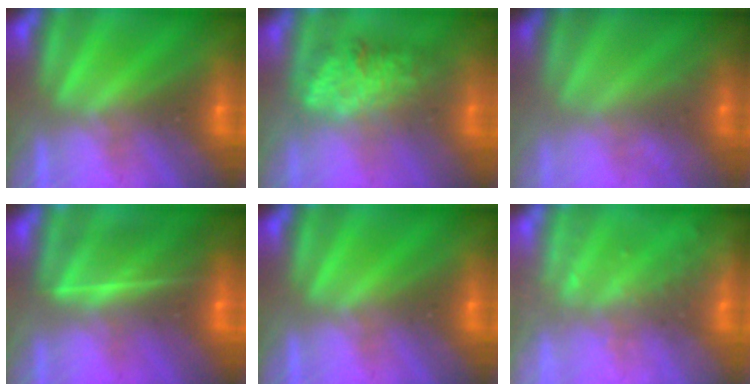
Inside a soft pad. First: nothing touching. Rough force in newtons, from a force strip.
{"total": 3.3}
{"total": 2.5}
{"total": 7.0}
{"total": 0.0}
{"total": 2.2}